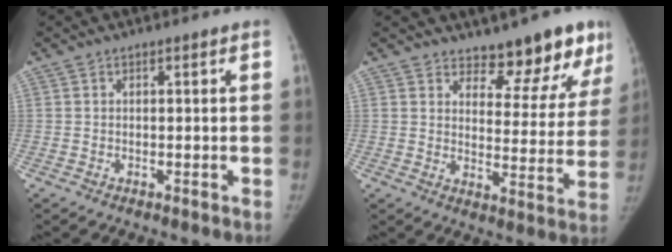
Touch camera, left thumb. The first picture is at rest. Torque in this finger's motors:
{"motor_torque": [-0.18, 0.39, -0.10, -0.04, -0.07]}